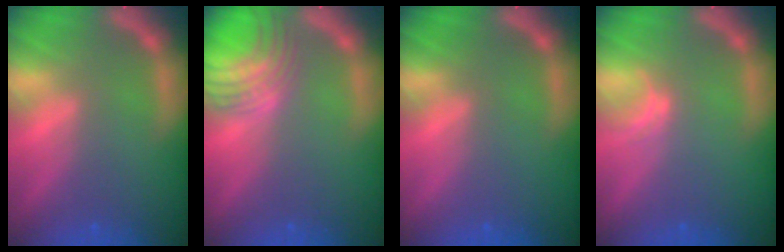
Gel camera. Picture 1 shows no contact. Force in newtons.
{"total": 7.5}
{"total": 0.0}
{"total": 1.0}